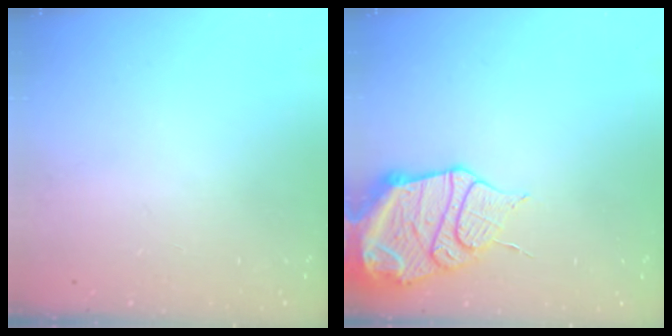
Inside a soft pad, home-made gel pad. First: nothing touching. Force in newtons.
{"total": 17.2, "press": 17.1, "slide": 1.7}